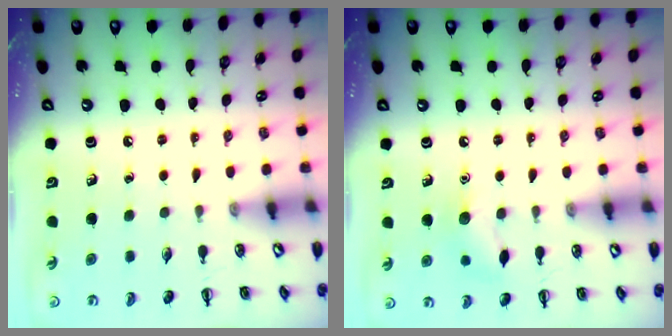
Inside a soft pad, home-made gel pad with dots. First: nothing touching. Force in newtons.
{"total": 7.6, "press": 7.6, "slide": 1.0}